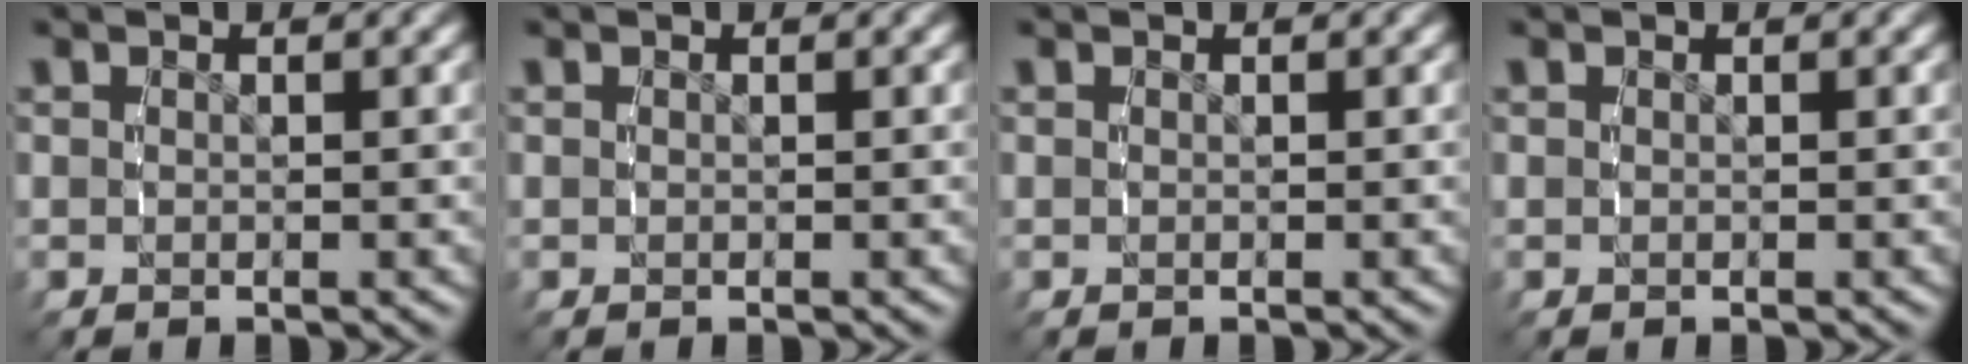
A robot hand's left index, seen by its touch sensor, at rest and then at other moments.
{"total": 0.0}
{"total": 0.0}
{"total": 0.0}